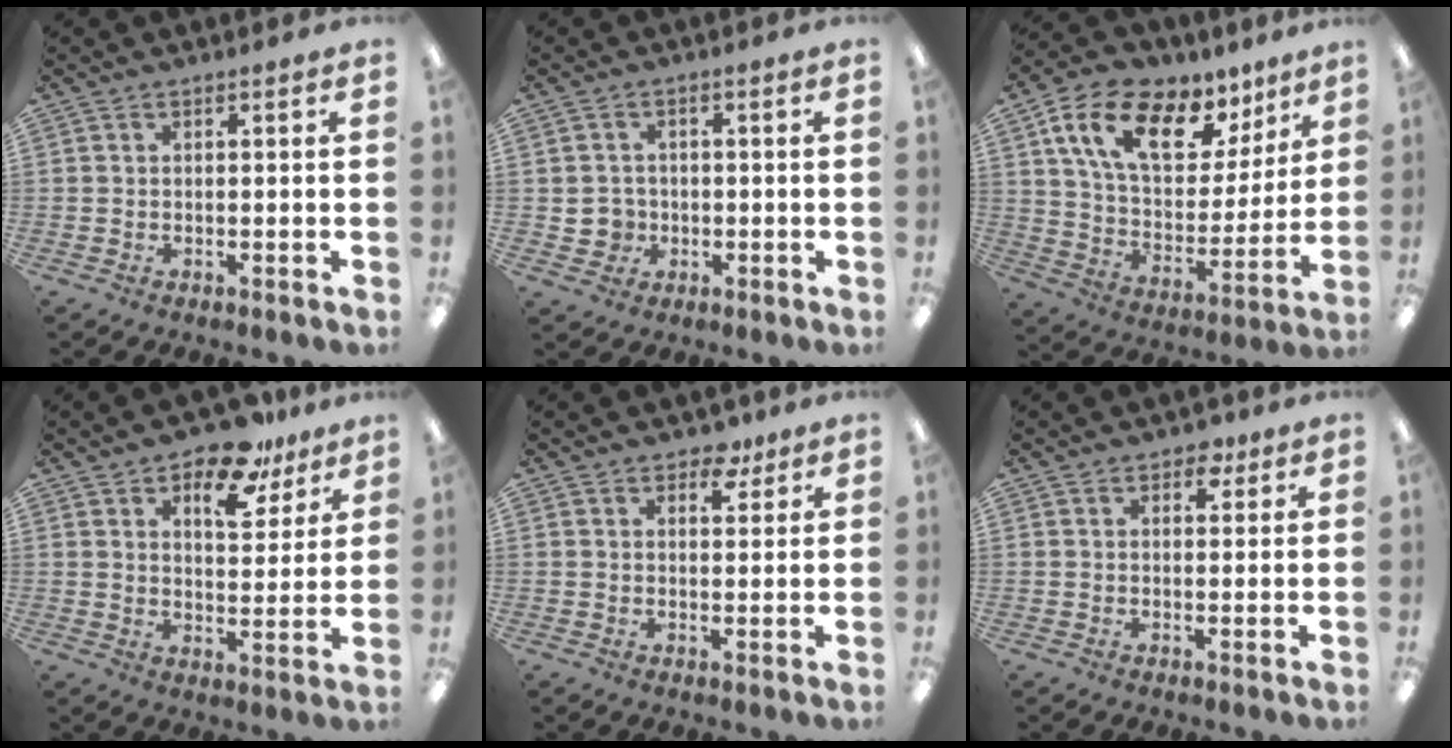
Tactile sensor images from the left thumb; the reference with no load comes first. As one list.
[{"total": 4.2, "force": [-0.7, 4.1, 0.9], "torque": [-0.013, 0.006, -0.012]}, {"total": 19.4, "force": [10.5, 10.4, 12.6], "torque": [-0.222, -0.038, 0.186]}, {"total": 11.8, "force": [8.4, 5.5, 6.0], "torque": [-0.072, -0.048, 0.145]}, {"total": 5.3, "force": [3.6, 3.1, 2.3], "torque": [-0.013, -0.012, 0.060]}, {"total": 3.6, "force": [2.2, 2.4, 1.6], "torque": [-0.004, -0.007, 0.035]}]